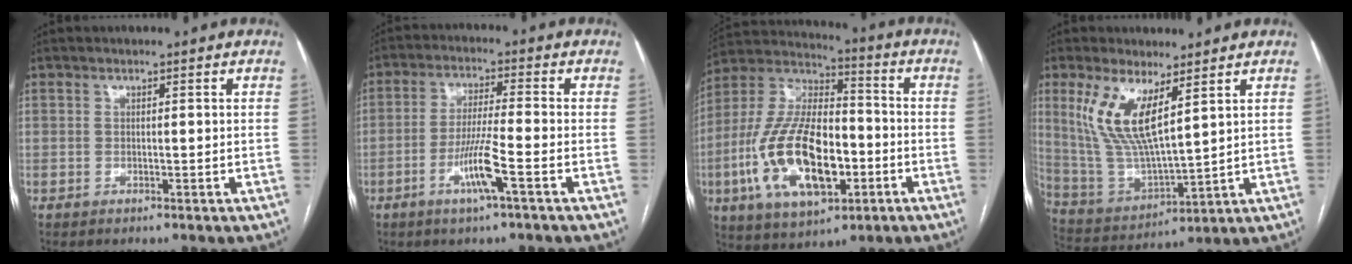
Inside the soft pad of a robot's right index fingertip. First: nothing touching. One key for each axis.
{"total": 7.3, "fx": -3.2, "fy": -0.4, "fz": 6.6, "tx": -0.130, "ty": -0.007, "tz": -0.062}
{"total": 19.8, "fx": -5.5, "fy": 8.5, "fz": 17.0, "tx": -0.352, "ty": 0.006, "tz": -0.089}
{"total": 11.2, "fx": 5.5, "fy": 2.6, "fz": 9.4, "tx": -0.207, "ty": -0.007, "tz": 0.120}